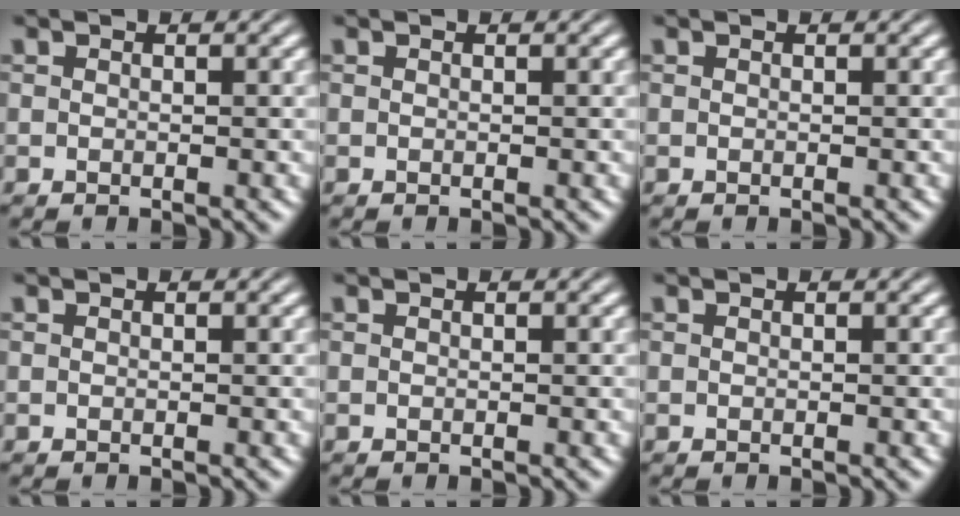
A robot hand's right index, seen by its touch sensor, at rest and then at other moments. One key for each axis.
{"total": 0.0}
{"total": 0.0}
{"total": 0.0}
{"total": 0.0}
{"total": 0.0}